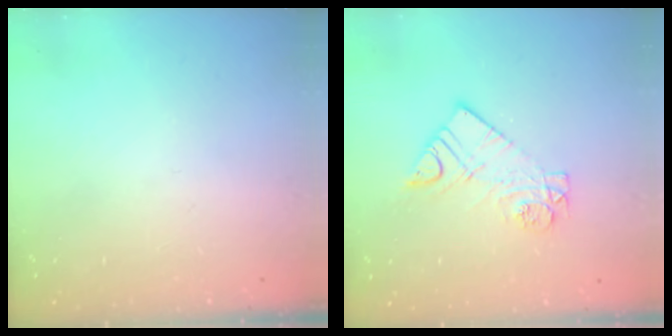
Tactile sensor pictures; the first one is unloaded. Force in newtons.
{"total": 9.9, "press": 9.9, "slide": 0.7}